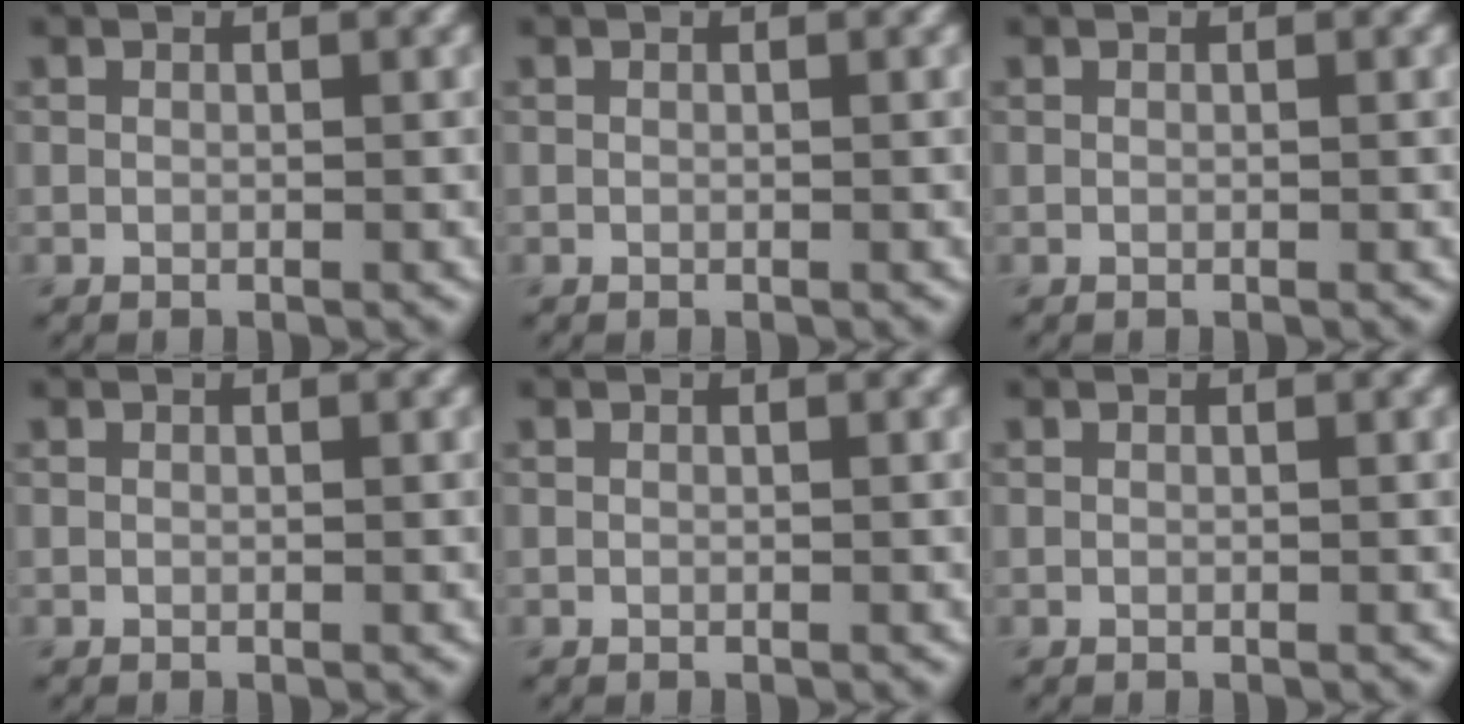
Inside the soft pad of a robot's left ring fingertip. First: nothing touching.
{"total": 0.0}
{"total": 0.0}
{"total": 0.0}
{"total": 0.0}
{"total": 0.0}